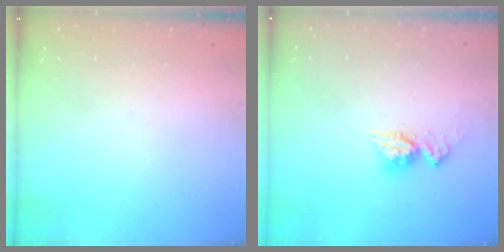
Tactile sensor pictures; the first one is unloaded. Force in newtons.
{"total": 8.3, "press": 8.3, "slide": 0.8}